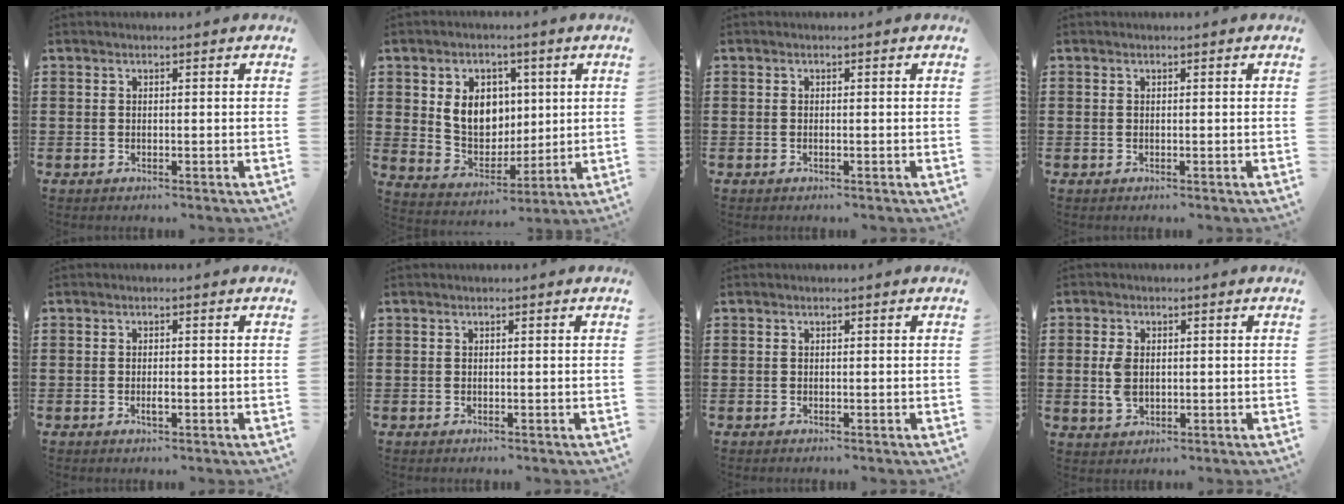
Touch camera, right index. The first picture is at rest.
{"total": 8.2, "force": [1.8, 6.7, 4.3], "torque": [-0.084, 0.012, 0.030]}
{"total": 0.0}
{"total": 0.0}
{"total": 1.3, "force": [-0.4, 0.4, 1.2], "torque": [-0.022, -0.003, -0.006]}
{"total": 0.0}
{"total": 0.0}
{"total": 3.9, "force": [0.2, 2.4, 3.0], "torque": [-0.083, -0.001, -0.004]}